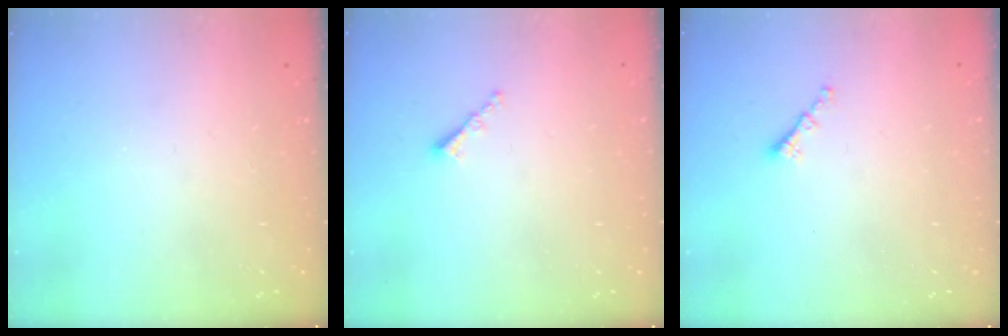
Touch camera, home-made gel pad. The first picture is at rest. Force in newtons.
{"total": 1.0, "press": 0.9, "slide": 0.4}
{"total": 1.3, "press": 1.2, "slide": 0.5}